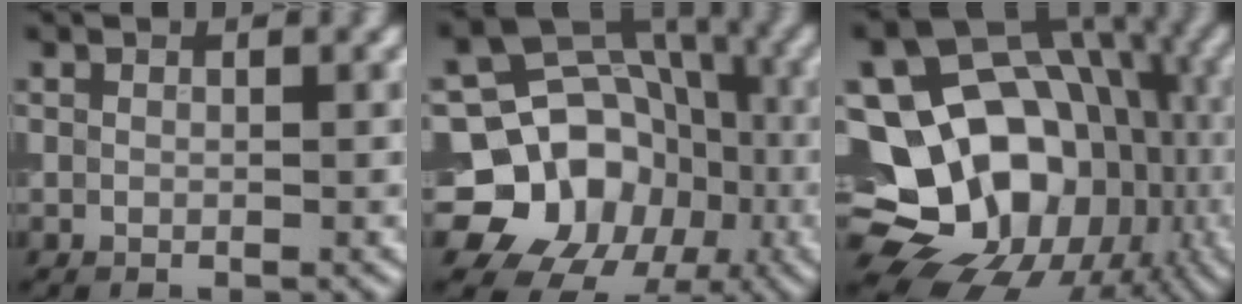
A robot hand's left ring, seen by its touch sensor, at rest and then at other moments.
{"total": 15.0, "force": [-4.0, 13.2, 5.9], "torque": [-0.085, -0.008, -0.098]}
{"total": 18.9, "force": [-4.8, 15.4, 9.9], "torque": [-0.146, -0.006, -0.083]}